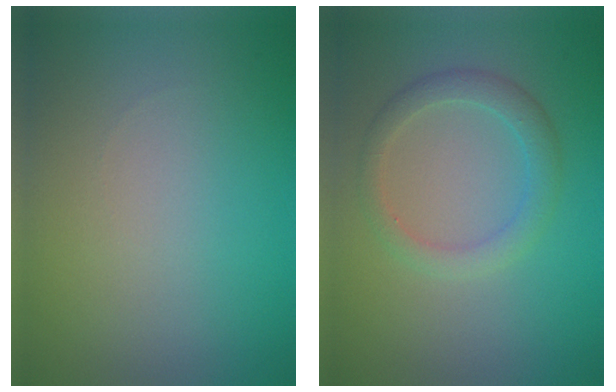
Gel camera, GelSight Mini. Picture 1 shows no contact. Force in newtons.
{"total": 2.4, "press": 2.4, "slide": 0.2}